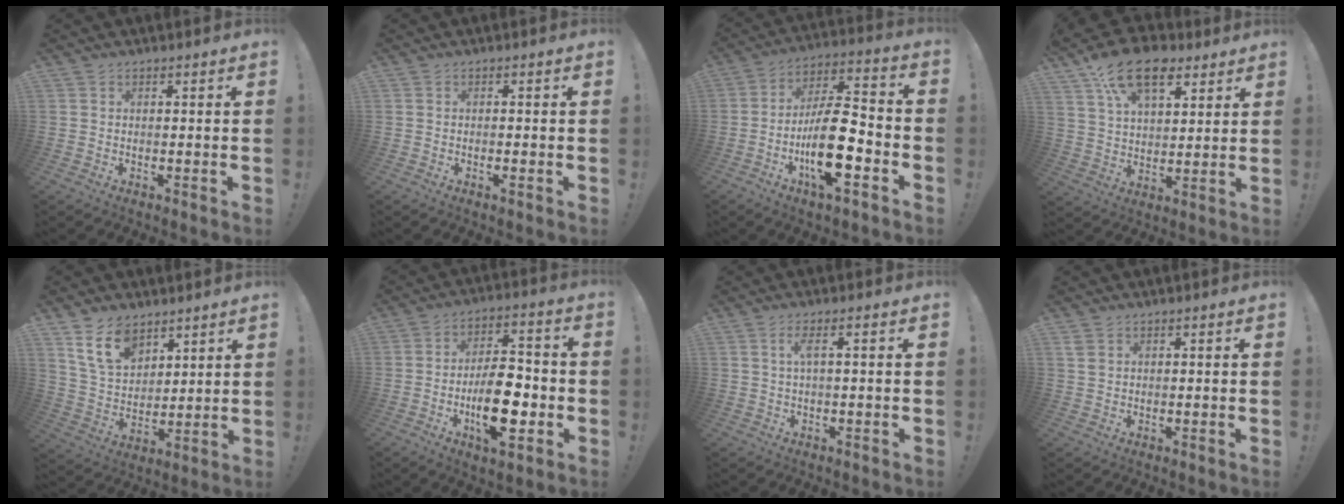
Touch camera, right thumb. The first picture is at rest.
{"total": 1.2, "force": [-0.7, 0.0, 1.1], "torque": [-0.025, 0.003, -0.010]}
{"total": 18.5, "force": [-6.1, 6.8, 16.1], "torque": [-0.304, 0.030, -0.098]}
{"total": 16.0, "force": [9.6, 9.0, 9.2], "torque": [-0.151, -0.049, 0.176]}
{"total": 12.7, "force": [8.3, 7.7, 5.8], "torque": [-0.104, -0.047, 0.162]}
{"total": 16.2, "force": [-4.6, 7.6, 13.5], "torque": [-0.232, 0.014, -0.076]}
{"total": 3.4, "force": [0.4, 0.2, 3.4], "torque": [-0.066, 0.002, 0.002]}
{"total": 2.0, "force": [1.1, 1.3, 1.0], "torque": [-0.017, 0.000, 0.020]}